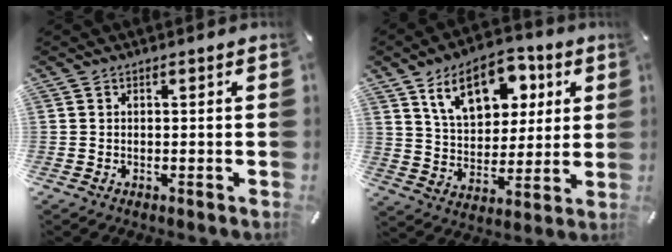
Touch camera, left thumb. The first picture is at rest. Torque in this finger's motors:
{"motor_torque": [2.42, 2.46, 1.39, -1.38, 0.19]}